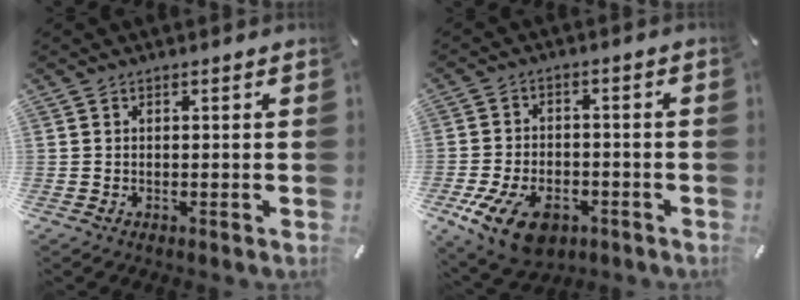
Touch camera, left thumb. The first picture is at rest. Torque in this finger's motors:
{"motor_torque": [0.77, 2.07, 0.30, -0.11, 0.23]}